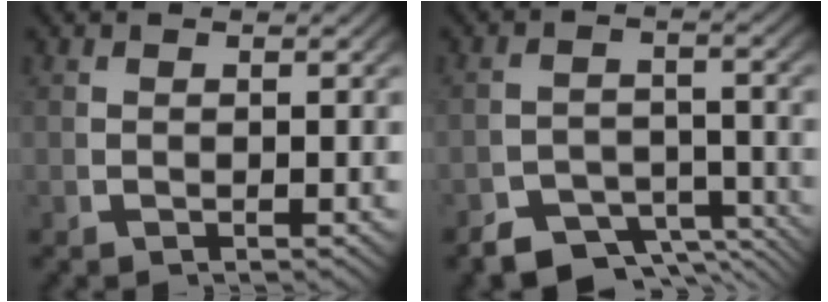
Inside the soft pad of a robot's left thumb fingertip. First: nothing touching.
{"total": 5.5, "force": [-4.1, 2.9, 2.2], "torque": [-0.021, -0.021, -0.076]}